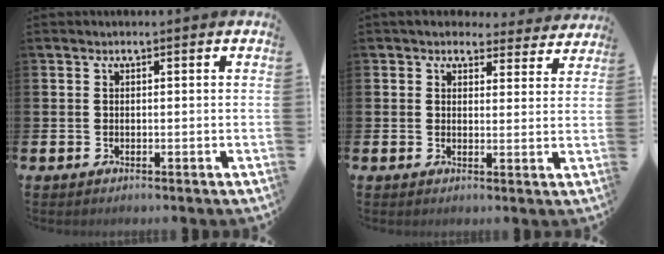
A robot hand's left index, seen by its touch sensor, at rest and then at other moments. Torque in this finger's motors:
{"motor_torque": [1.02, -1.12, 0.43, 0.03]}